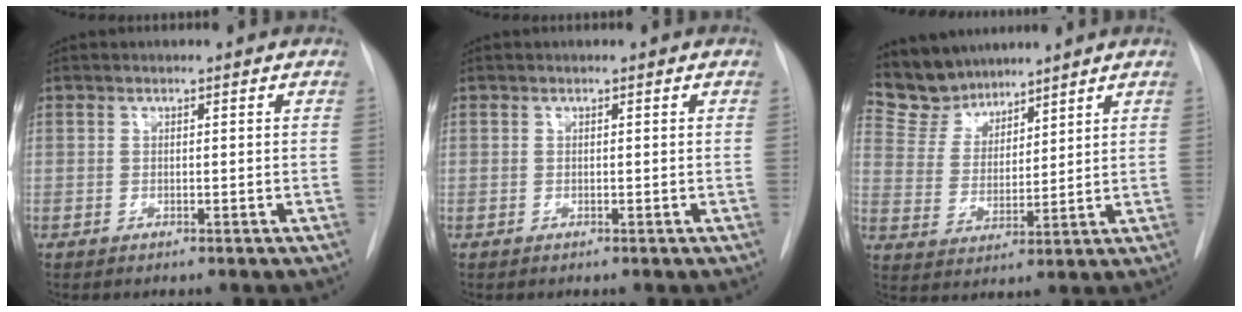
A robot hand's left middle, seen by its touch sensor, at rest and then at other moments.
{"total": 0.0}
{"total": 7.7, "force": [7.1, 2.7, 0.5], "torque": [-0.017, 0.009, 0.152]}